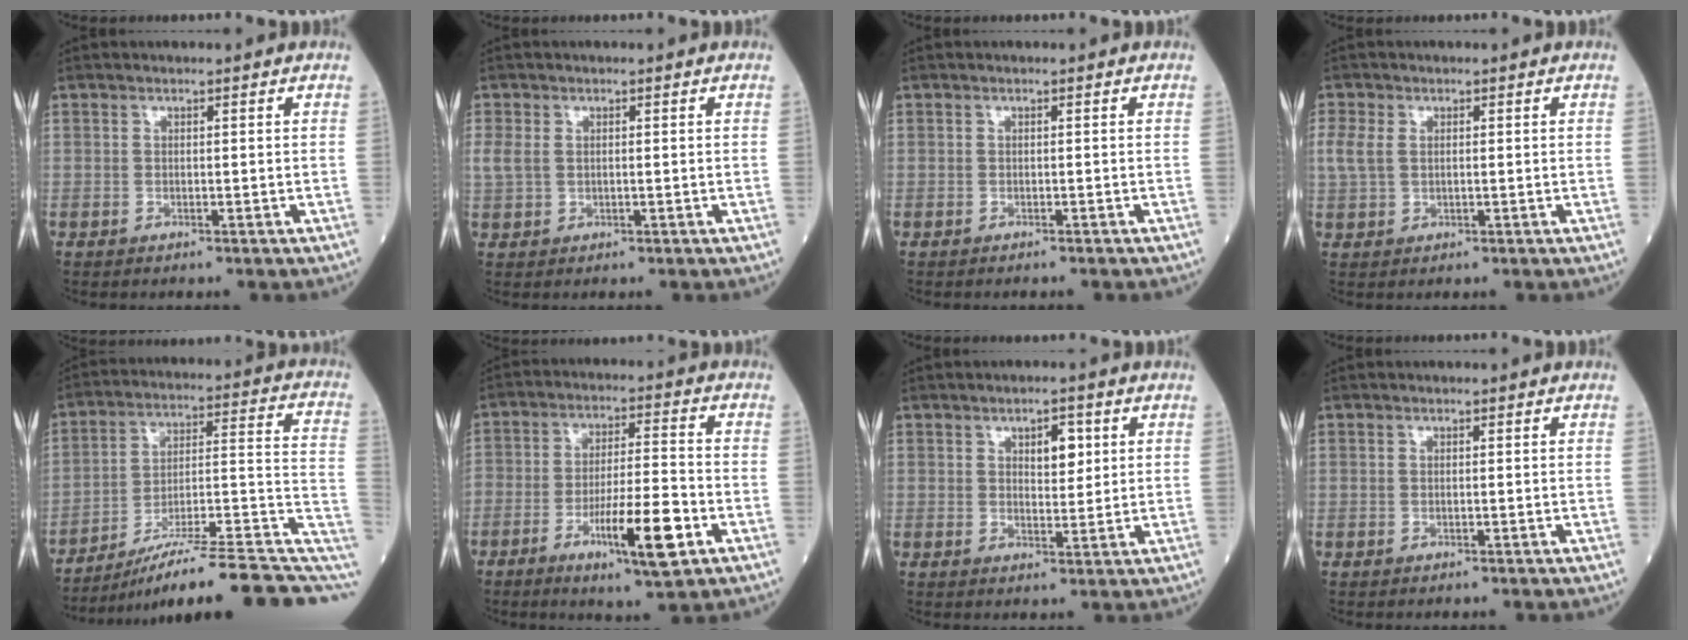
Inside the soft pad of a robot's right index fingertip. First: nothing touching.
{"total": 2.7, "force": [0.2, 1.9, 1.9], "torque": [-0.068, 0.012, 0.009]}
{"total": 1.6, "force": [-1.4, -0.1, 0.6], "torque": [-0.011, 0.000, -0.017]}
{"total": 3.4, "force": [0.5, 2.3, 2.5], "torque": [-0.083, 0.014, 0.014]}
{"total": 21.8, "force": [-14.0, 2.6, 16.4], "torque": [-0.177, 0.028, -0.213]}
{"total": 11.3, "force": [-5.0, 1.3, 10.0], "torque": [-0.171, -0.011, -0.082]}
{"total": 3.7, "force": [1.4, 1.6, 3.0], "torque": [-0.042, 0.002, 0.023]}
{"total": 0.0}